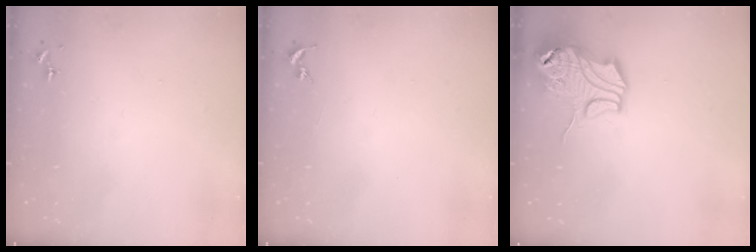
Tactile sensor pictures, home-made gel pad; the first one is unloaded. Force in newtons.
{"total": 0.0}
{"total": 12.8, "press": 12.7, "slide": 1.7}